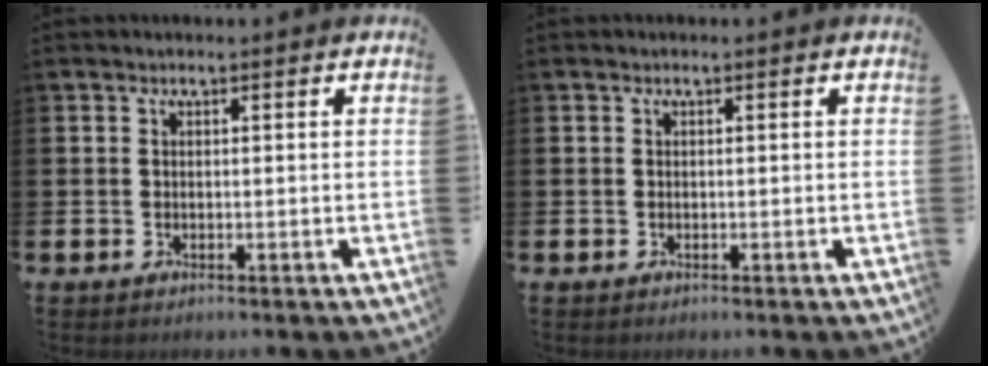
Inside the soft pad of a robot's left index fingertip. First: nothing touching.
{"total": 0.0}